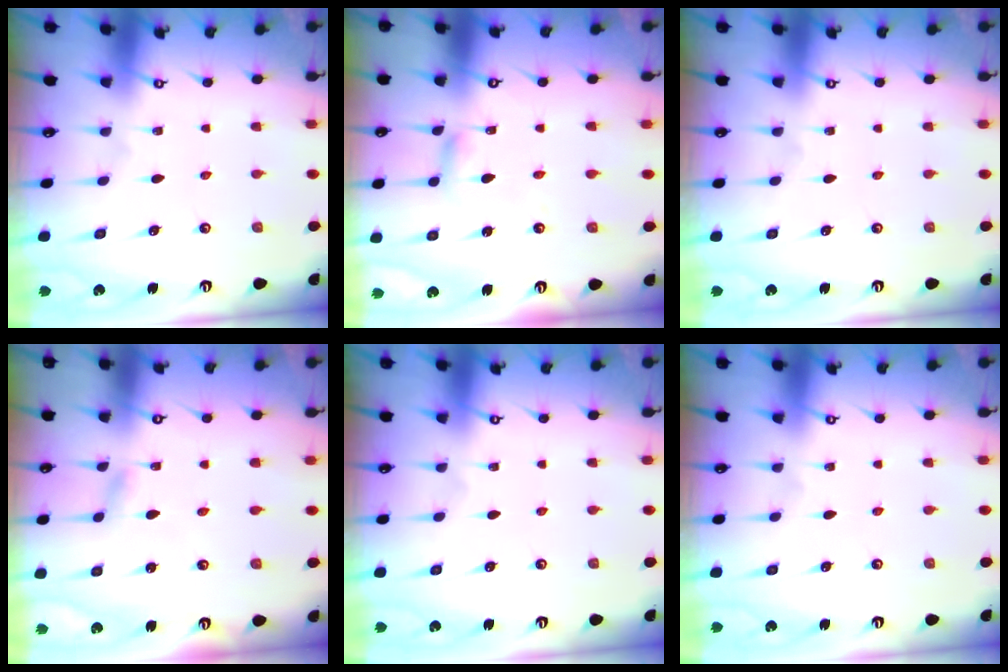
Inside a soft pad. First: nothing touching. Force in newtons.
{"total": 4.6, "press": 4.6, "slide": 0.4}
{"total": 0.0}
{"total": 1.5, "press": 1.5, "slide": 0.2}
{"total": 0.0}
{"total": 0.0}